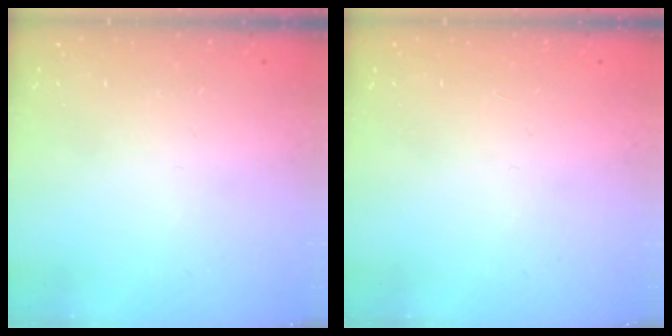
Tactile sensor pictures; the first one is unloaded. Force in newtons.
{"total": 0.0}